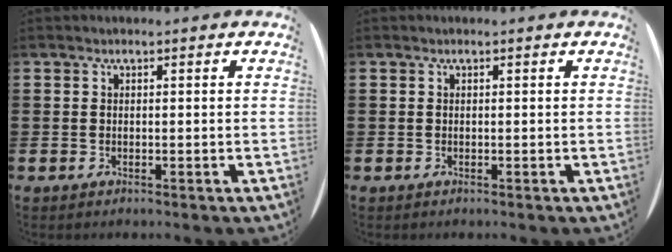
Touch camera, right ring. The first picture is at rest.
{"total": 0.0}